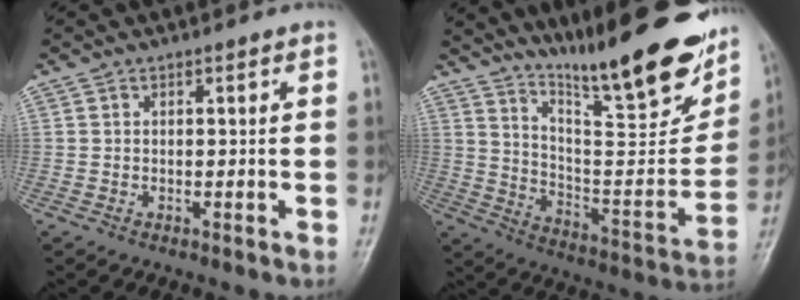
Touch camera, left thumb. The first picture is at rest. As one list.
[{"total": 24.5, "force": [17.4, 5.1, 16.5], "torque": [-0.215, -0.093, 0.276]}]